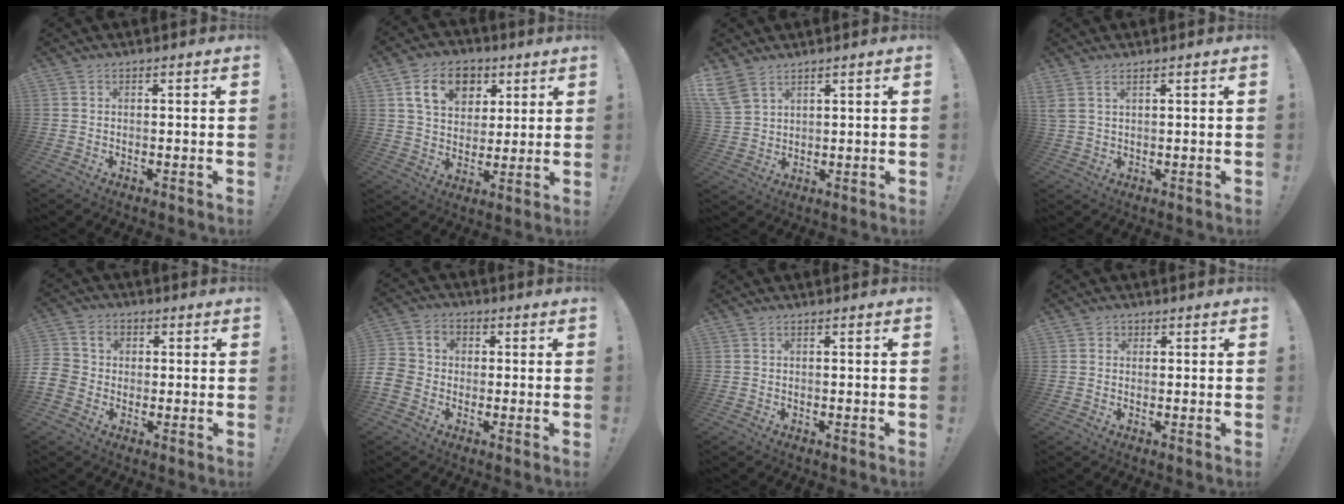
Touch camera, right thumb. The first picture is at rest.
{"total": 13.8, "force": [5.9, 10.2, 7.2], "torque": [-0.102, -0.019, 0.112]}
{"total": 6.9, "force": [4.9, 3.6, 3.3], "torque": [-0.080, -0.018, 0.100]}
{"total": 2.8, "force": [1.6, 1.2, 2.0], "torque": [-0.050, 0.000, 0.033]}
{"total": 7.0, "force": [-1.1, 6.5, 2.2], "torque": [-0.045, 0.017, -0.018]}
{"total": 7.6, "force": [-2.0, 6.8, 2.7], "torque": [-0.054, 0.020, -0.036]}
{"total": 0.0}
{"total": 1.4, "force": [0.3, 1.3, 0.3], "torque": [-0.004, 0.001, 0.005]}